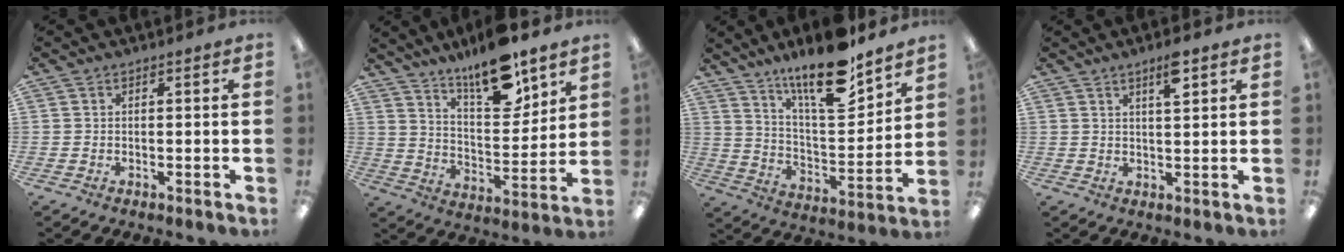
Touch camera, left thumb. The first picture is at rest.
{"total": 15.5, "force": [11.9, 5.2, 8.5], "torque": [-0.135, -0.073, 0.204]}
{"total": 17.4, "force": [13.4, 4.6, 10.1], "torque": [-0.168, -0.087, 0.223]}
{"total": 4.3, "force": [2.6, 0.9, 3.2], "torque": [-0.047, -0.006, 0.039]}